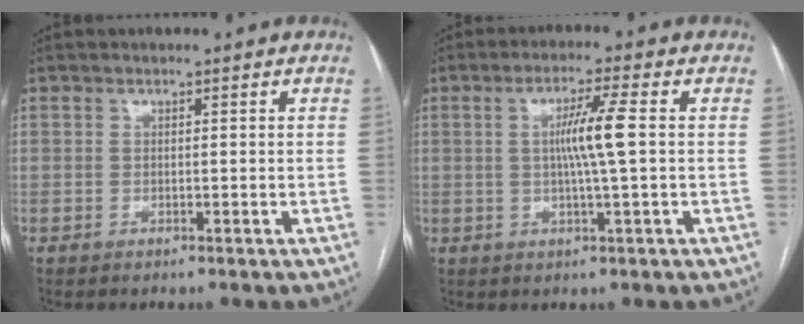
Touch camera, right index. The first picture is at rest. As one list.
[{"total": 6.1, "force": [0.5, -0.7, 6.0], "torque": [-0.111, 0.000, 0.009]}]